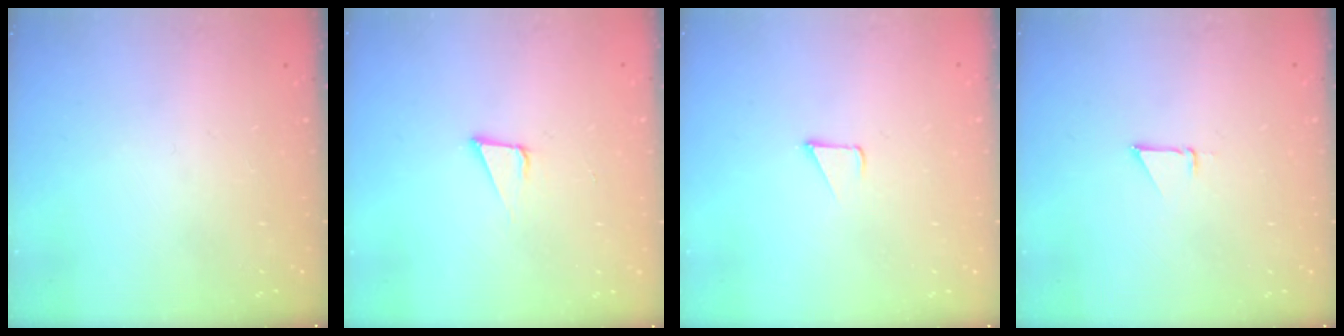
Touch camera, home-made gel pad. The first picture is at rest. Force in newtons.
{"total": 3.7, "press": 3.1, "slide": 2.1}
{"total": 1.8, "press": 1.7, "slide": 0.1}
{"total": 1.9, "press": 1.9, "slide": 0.0}